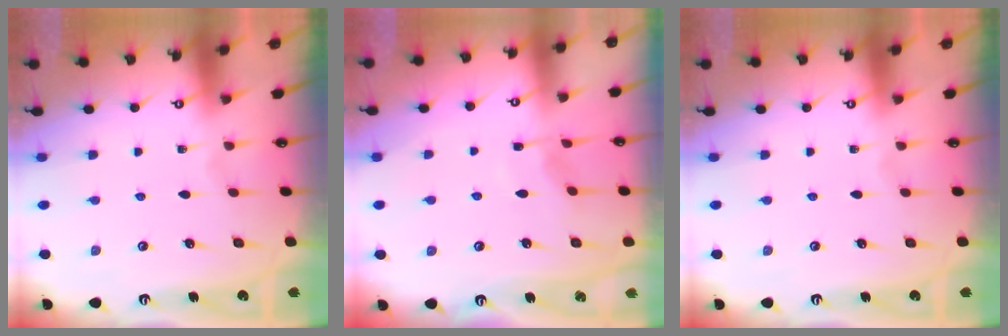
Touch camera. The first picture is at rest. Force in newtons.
{"total": 3.8, "press": 3.7, "slide": 0.6}
{"total": 0.0}